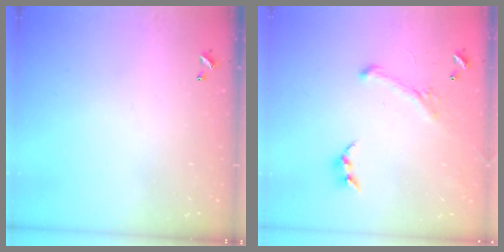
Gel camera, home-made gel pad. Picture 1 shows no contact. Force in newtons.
{"total": 1.4, "press": 0.6, "slide": 1.2}